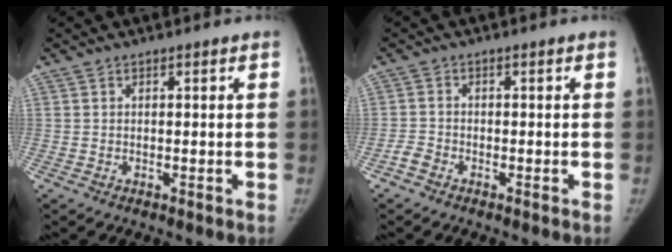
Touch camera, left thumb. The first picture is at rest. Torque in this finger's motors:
{"motor_torque": [-0.52, 0.40, -0.29, 0.36, -0.01]}